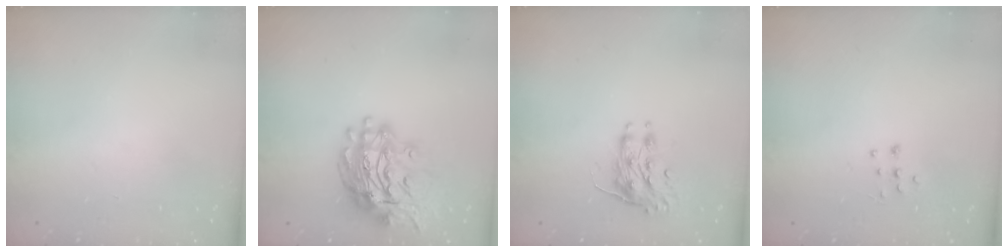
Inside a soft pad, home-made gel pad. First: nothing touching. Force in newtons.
{"total": 17.2, "press": 17.1, "slide": 1.9}
{"total": 8.4, "press": 8.4, "slide": 0.3}
{"total": 3.7, "press": 3.7, "slide": 0.2}